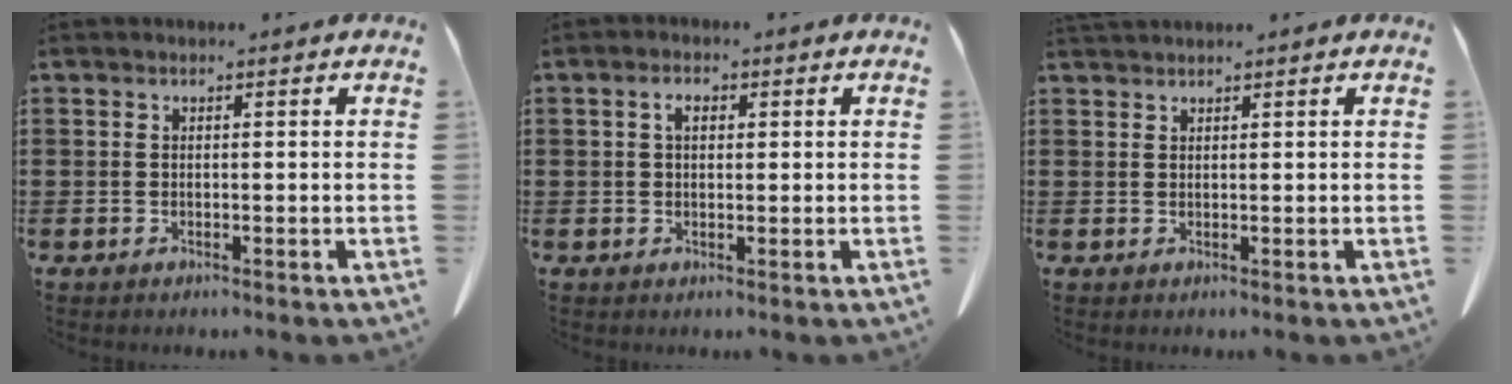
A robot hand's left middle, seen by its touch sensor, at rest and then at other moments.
{"total": 2.4, "force": [0.7, 1.3, 1.9], "torque": [-0.042, 0.010, 0.011]}
{"total": 1.1, "force": [1.1, 0.0, 0.2], "torque": [-0.007, -0.001, 0.022]}